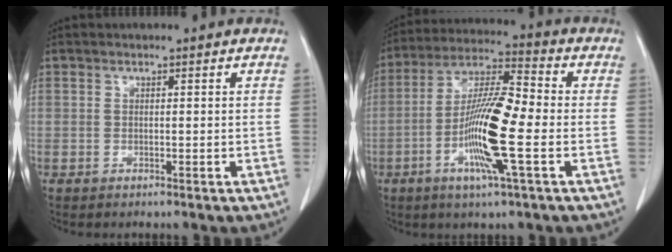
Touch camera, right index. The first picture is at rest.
{"total": 13.4, "force": [-3.3, 0.8, 12.9], "torque": [-0.250, -0.003, -0.070]}